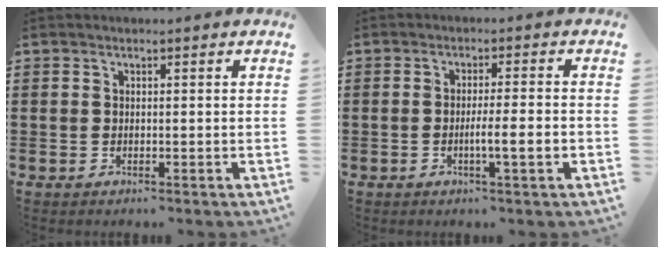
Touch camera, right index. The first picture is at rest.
{"total": 4.1, "force": [-1.2, 0.0, 3.9], "torque": [-0.067, -0.007, -0.022]}